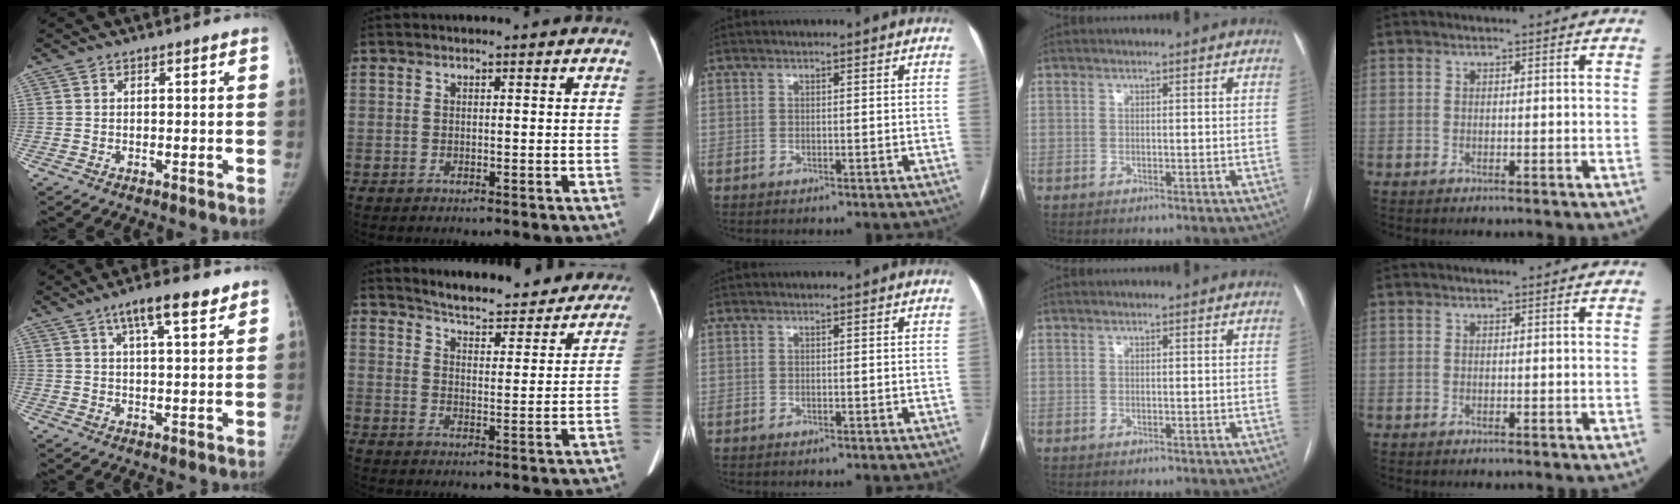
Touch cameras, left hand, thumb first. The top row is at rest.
{"thumb": {"total": 8.2, "force": [5.0, 2.1, 6.2], "torque": [-0.085, -0.013, 0.079]}, "index": {"total": 17.0, "force": [15.9, 3.6, 4.9], "torque": [-0.050, -0.010, 0.196]}}